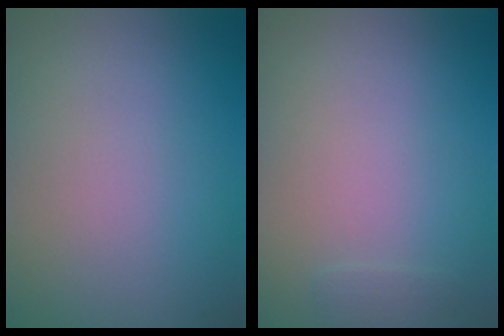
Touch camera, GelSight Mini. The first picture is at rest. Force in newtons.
{"total": 0.7, "press": 0.7, "slide": 0.1}